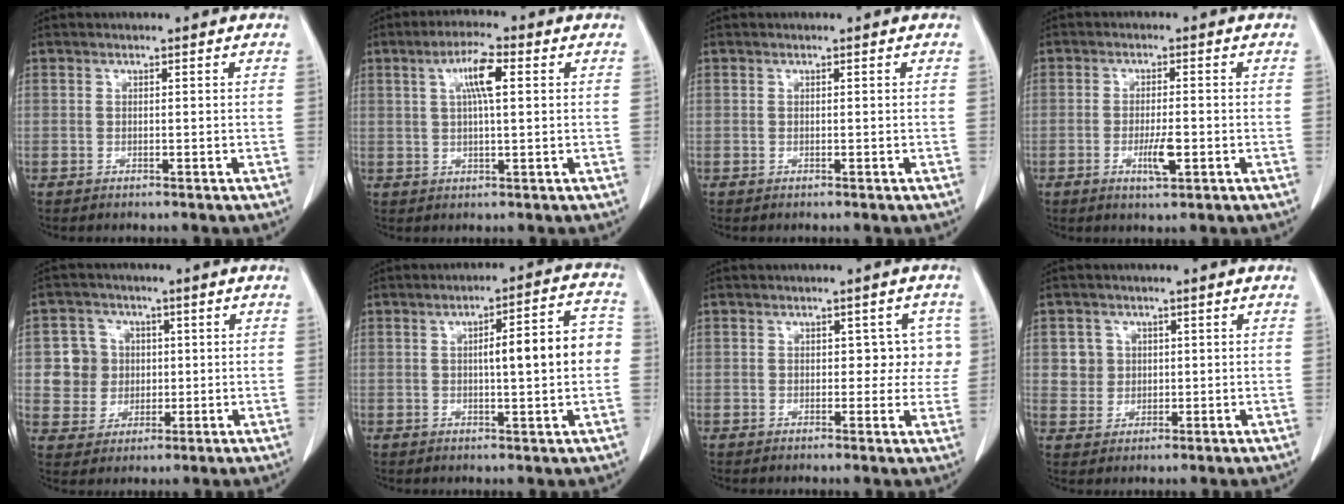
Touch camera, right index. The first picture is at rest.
{"total": 5.9, "force": [1.8, 0.8, 5.6], "torque": [-0.103, 0.009, 0.032]}
{"total": 0.0}
{"total": 4.0, "force": [-1.3, 0.7, 3.7], "torque": [-0.069, -0.003, -0.020]}
{"total": 6.8, "force": [0.9, 6.6, 1.1], "torque": [-0.025, 0.020, 0.021]}
{"total": 9.6, "force": [0.2, 1.5, 9.5], "torque": [-0.129, 0.027, 0.004]}
{"total": 3.8, "force": [0.7, 2.6, 2.7], "torque": [-0.016, 0.018, 0.007]}
{"total": 3.7, "force": [1.1, 3.5, 0.3], "torque": [0.001, 0.008, 0.022]}